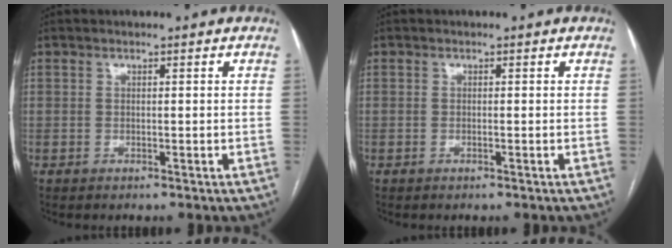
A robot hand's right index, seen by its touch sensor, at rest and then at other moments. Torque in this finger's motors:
{"motor_torque": [0.10, 0.10, 0.03, 0.01]}